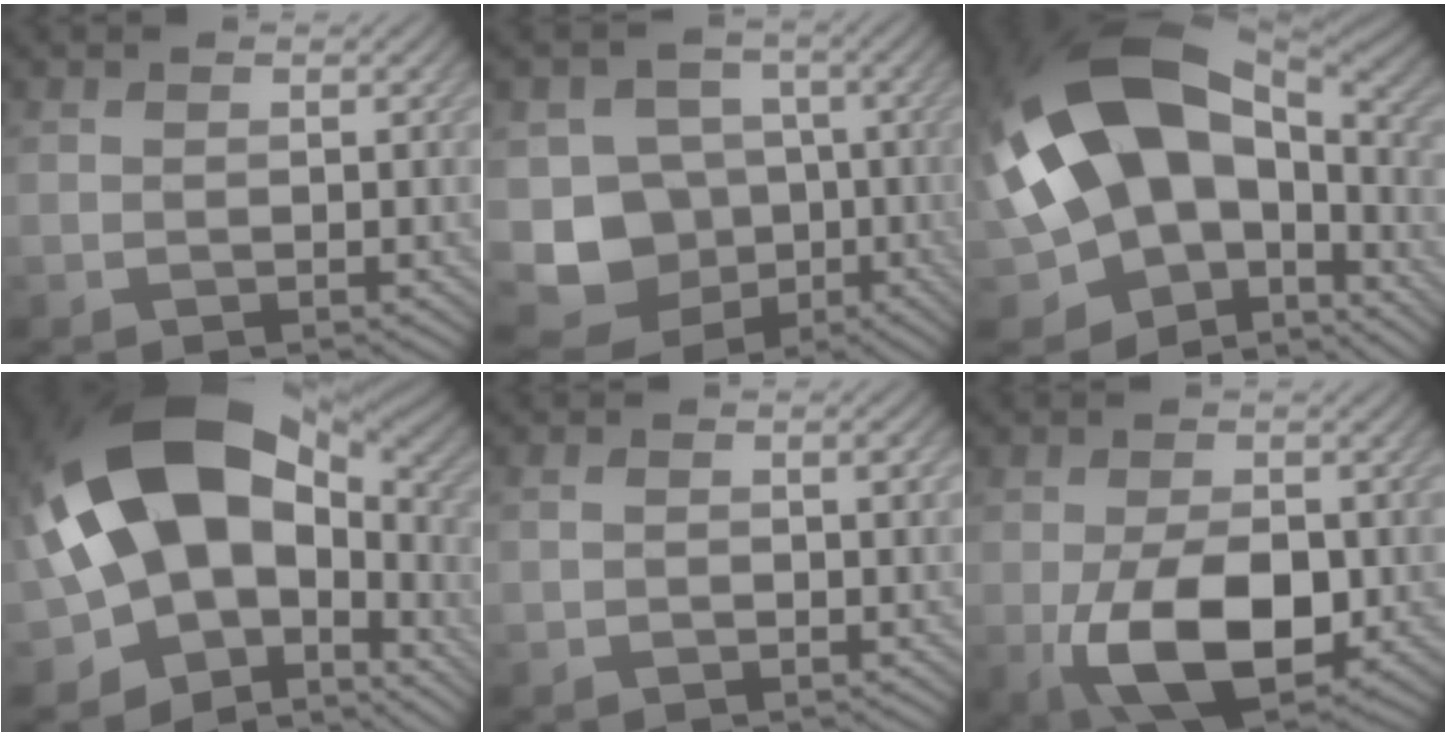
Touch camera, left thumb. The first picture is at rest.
{"total": 10.5, "force": [-3.0, 9.2, 4.0], "torque": [-0.098, -0.022, -0.075]}
{"total": 19.3, "force": [-0.2, 12.5, 14.7], "torque": [-0.287, -0.006, 0.010]}
{"total": 17.6, "force": [-0.7, 11.7, 13.1], "torque": [-0.231, 0.000, -0.008]}
{"total": 1.7, "force": [0.0, 1.0, 1.4], "torque": [-0.022, 0.001, -0.002]}
{"total": 10.2, "force": [-2.5, 5.6, 8.2], "torque": [-0.165, -0.023, -0.036]}